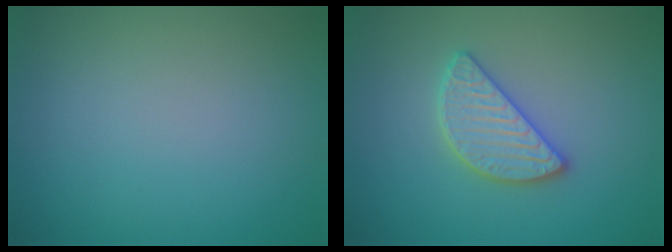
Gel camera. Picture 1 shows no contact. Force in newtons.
{"total": 3.0, "press": 3.0, "slide": 0.2}